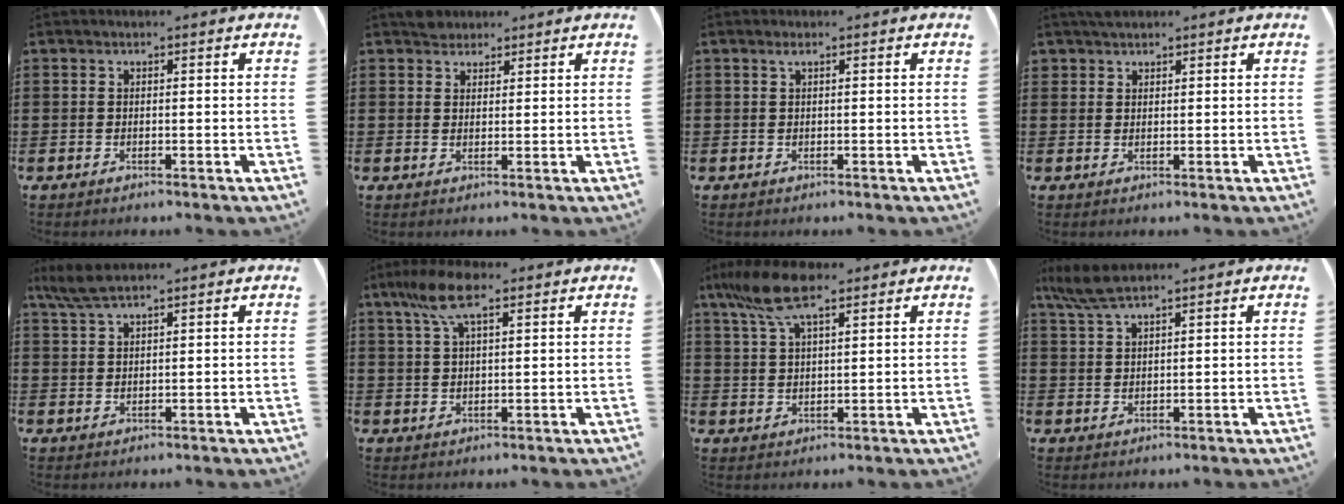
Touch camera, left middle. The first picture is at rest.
{"total": 2.4, "force": [2.2, 1.0, 0.3], "torque": [-0.004, 0.000, 0.043]}
{"total": 0.8, "force": [0.4, 0.0, 0.6], "torque": [-0.014, -0.001, 0.008]}
{"total": 1.6, "force": [1.5, 0.6, 0.2], "torque": [-0.009, 0.000, 0.030]}
{"total": 3.6, "force": [2.7, 0.5, 2.3], "torque": [-0.052, 0.000, 0.051]}
{"total": 7.3, "force": [4.0, 2.0, 5.7], "torque": [-0.121, 0.006, 0.072]}
{"total": 8.9, "force": [5.6, 2.5, 6.5], "torque": [-0.151, -0.008, 0.098]}
{"total": 4.7, "force": [3.6, 0.7, 3.0], "torque": [-0.075, -0.003, 0.064]}